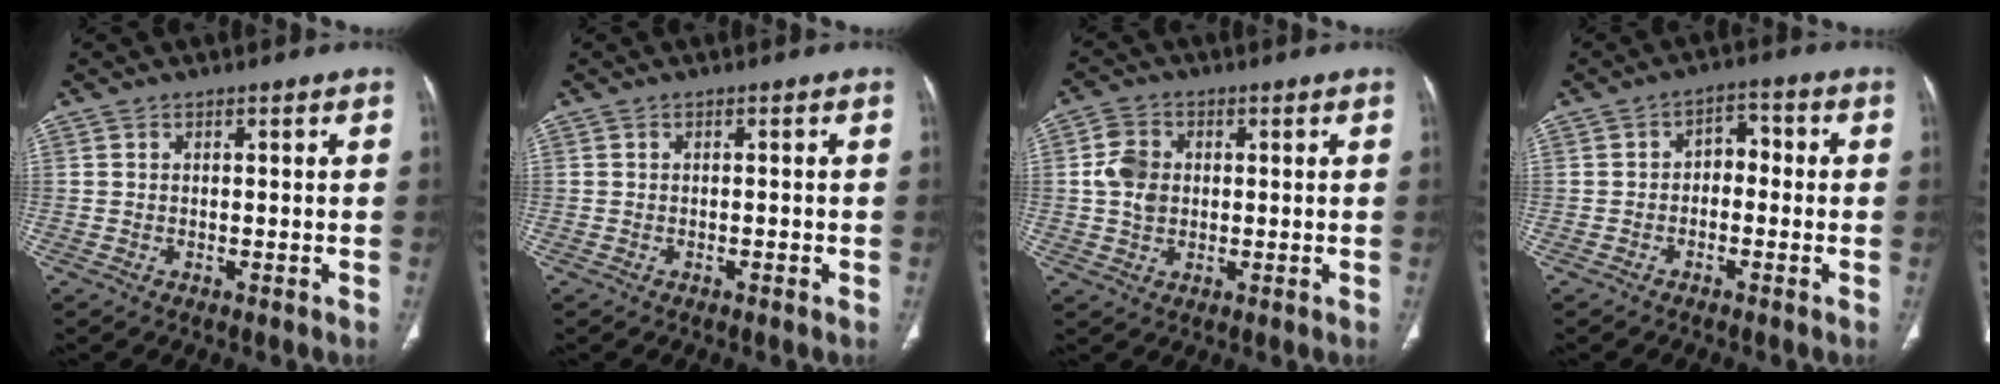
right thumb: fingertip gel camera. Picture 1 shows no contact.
{"total": 0.8, "force": [-0.3, 0.3, 0.7], "torque": [-0.011, 0.000, -0.004]}
{"total": 6.0, "force": [0.4, 4.7, 3.7], "torque": [-0.064, 0.003, 0.005]}
{"total": 4.4, "force": [-0.8, 3.1, 3.1], "torque": [-0.028, 0.027, -0.025]}